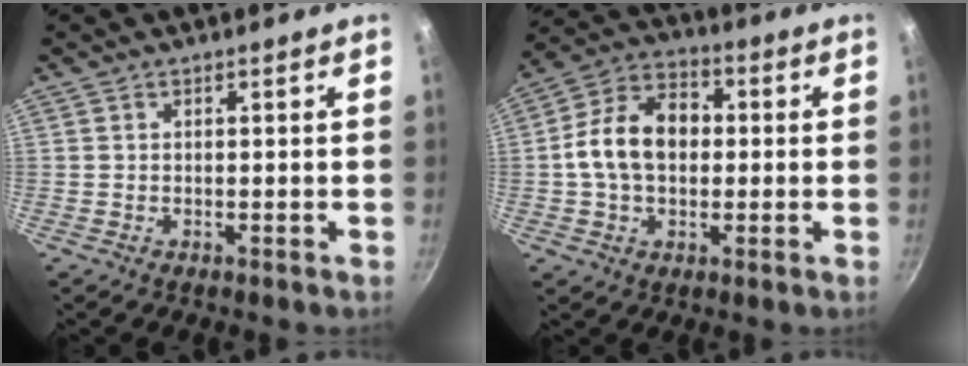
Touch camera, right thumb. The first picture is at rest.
{"total": 13.2, "force": [0.2, 9.3, 9.4], "torque": [-0.133, 0.030, -0.012]}